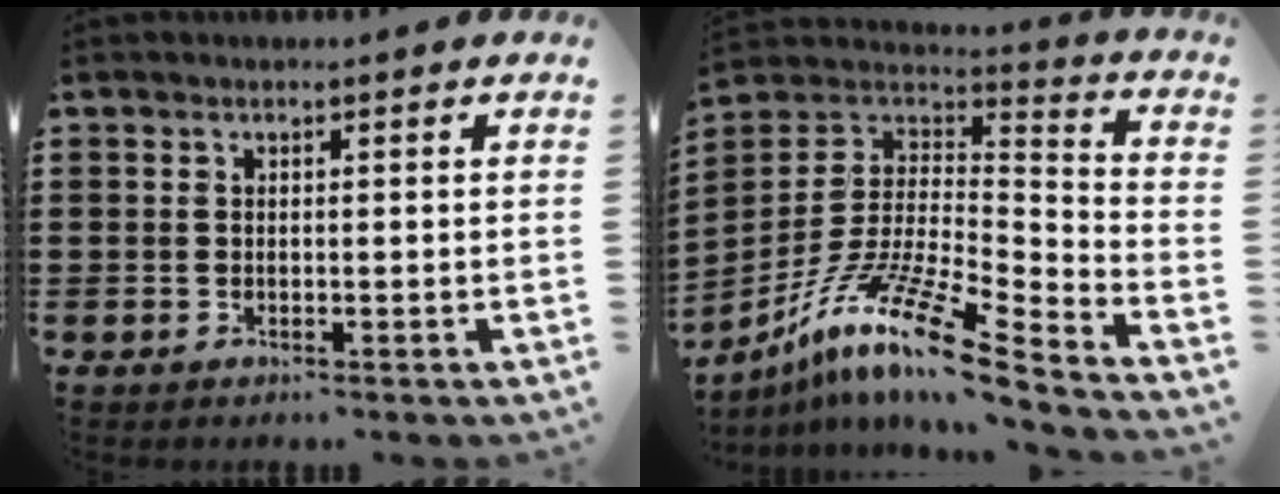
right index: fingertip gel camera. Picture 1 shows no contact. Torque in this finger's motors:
{"motor_torque": [1.10, 1.04, 0.83, 0.21]}